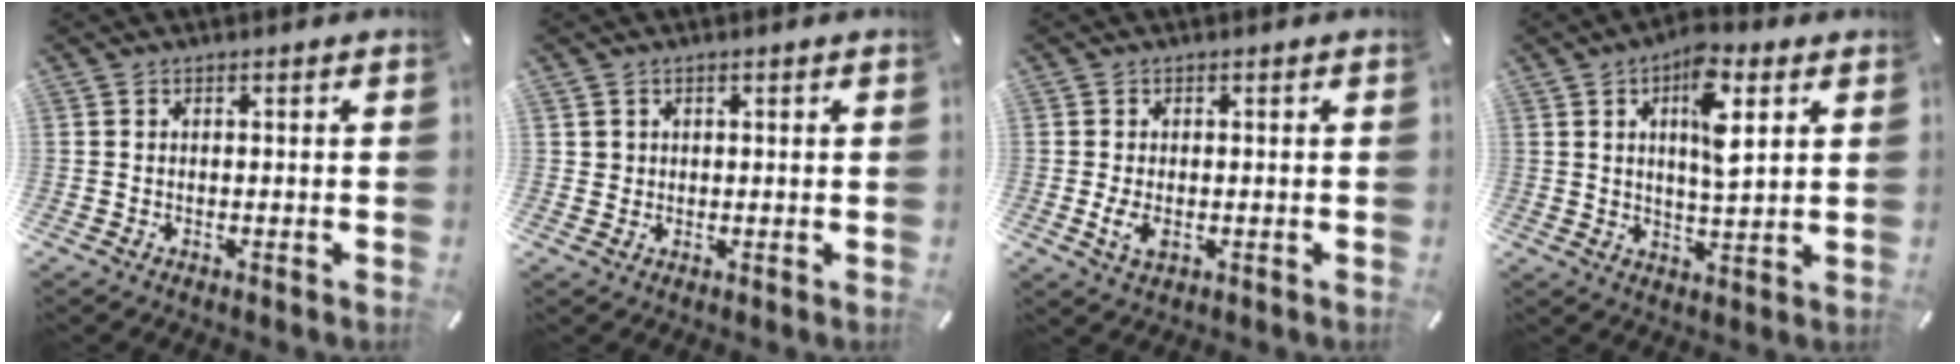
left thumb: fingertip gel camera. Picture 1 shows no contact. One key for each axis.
{"total": 1.8, "fx": 0.8, "fy": 1.6, "fz": -0.1, "tx": 0.001, "ty": 0.003, "tz": 0.013}
{"total": 3.5, "fx": -0.5, "fy": 2.0, "fz": 2.8, "tx": -0.070, "ty": -0.006, "tz": -0.012}
{"total": 10.3, "fx": 4.4, "fy": 4.2, "fz": 8.3, "tx": -0.130, "ty": -0.009, "tz": 0.070}